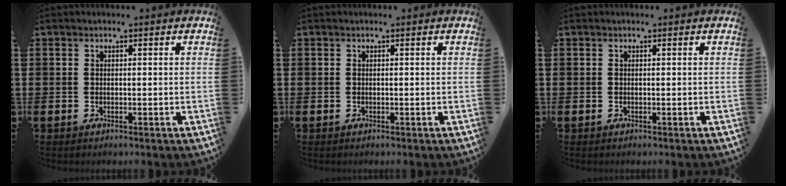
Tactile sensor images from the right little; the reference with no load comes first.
{"total": 0.0}
{"total": 0.0}